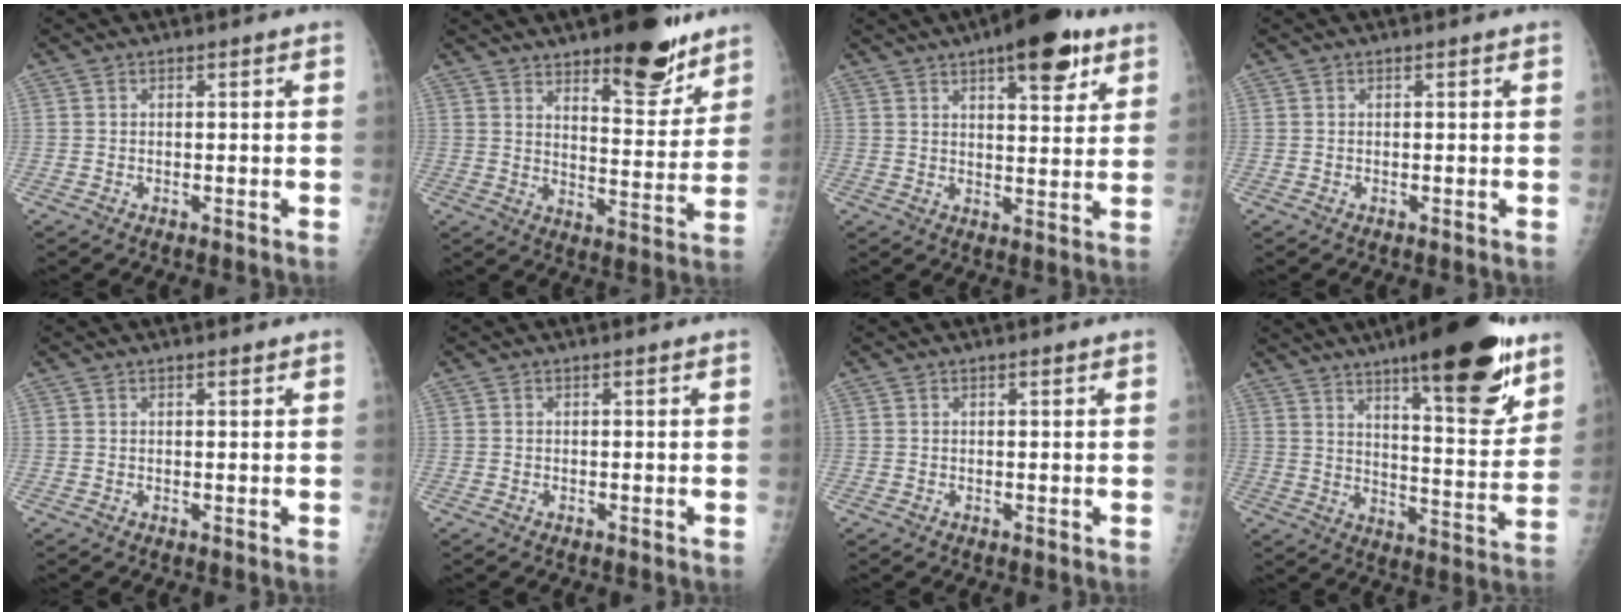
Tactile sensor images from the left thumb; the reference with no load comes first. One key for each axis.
{"total": 15.1, "fx": 10.5, "fy": 5.2, "fz": 9.6, "tx": -0.090, "ty": -0.072, "tz": 0.157}
{"total": 12.2, "fx": 7.1, "fy": 4.5, "fz": 8.9, "tx": -0.095, "ty": -0.029, "tz": 0.096}
{"total": 0.0}
{"total": 0.8, "fx": 0.6, "fy": 0.2, "fz": 0.4, "tx": -0.007, "ty": -0.003, "tz": 0.009}
{"total": 0.0}
{"total": 0.5, "fx": 0.4, "fy": 0.1, "fz": 0.3, "tx": -0.007, "ty": -0.003, "tz": 0.006}
{"total": 22.0, "fx": 13.9, "fy": 5.5, "fz": 16.0, "tx": -0.202, "ty": -0.075, "tz": 0.207}